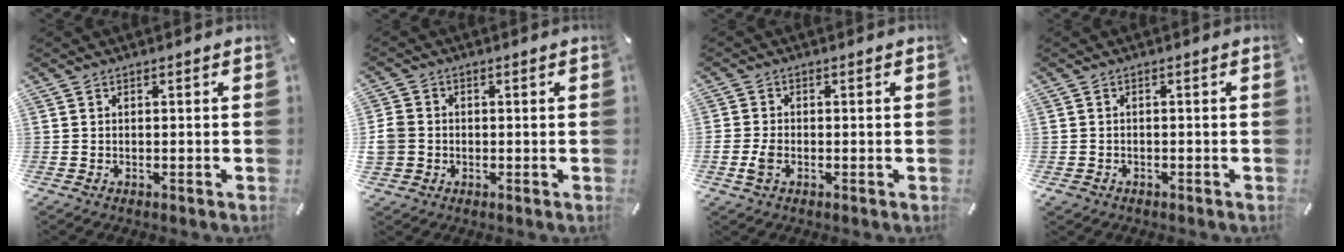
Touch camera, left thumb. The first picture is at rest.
{"total": 4.8, "force": [-0.1, 4.5, 1.6], "torque": [-0.046, 0.007, -0.002]}
{"total": 3.1, "force": [-0.9, 2.1, 2.1], "torque": [-0.050, -0.001, -0.018]}
{"total": 1.3, "force": [-0.8, 1.0, 0.2], "torque": [-0.004, 0.005, -0.019]}